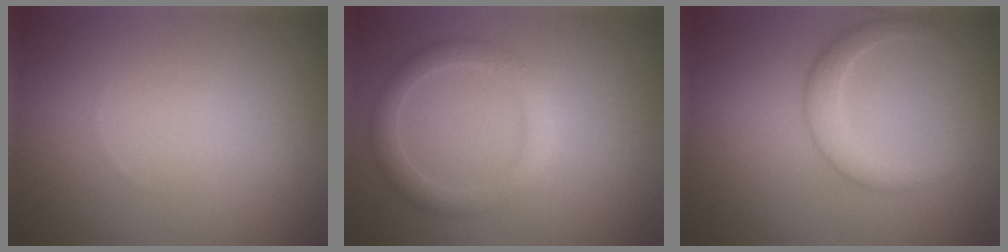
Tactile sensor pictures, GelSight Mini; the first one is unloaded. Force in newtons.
{"total": 2.7, "press": 2.7, "slide": 0.1}
{"total": 2.4, "press": 2.4, "slide": 0.1}